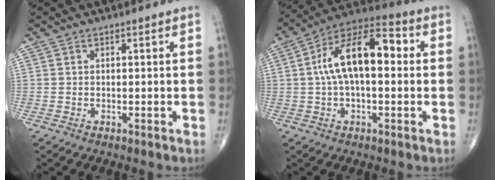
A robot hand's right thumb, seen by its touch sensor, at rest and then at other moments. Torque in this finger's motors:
{"motor_torque": [1.18, 1.31, 1.48, -0.03, 0.10]}